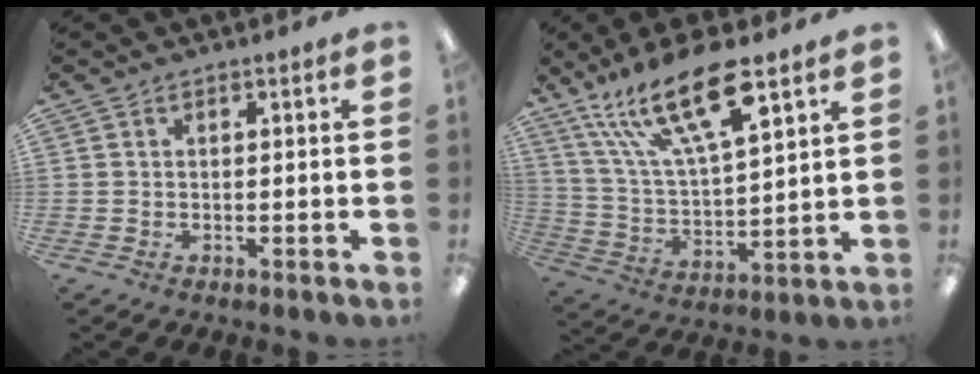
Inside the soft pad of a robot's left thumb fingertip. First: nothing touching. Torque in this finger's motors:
{"motor_torque": [0.32, 0.35, 1.35, -1.42, 0.39]}